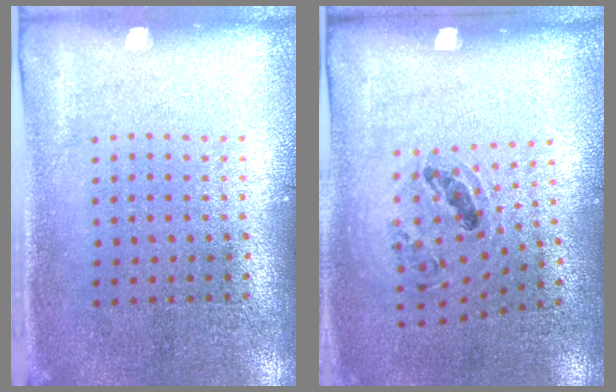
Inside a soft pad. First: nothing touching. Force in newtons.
{"total": 1.0, "press": 0.8, "slide": 0.5}